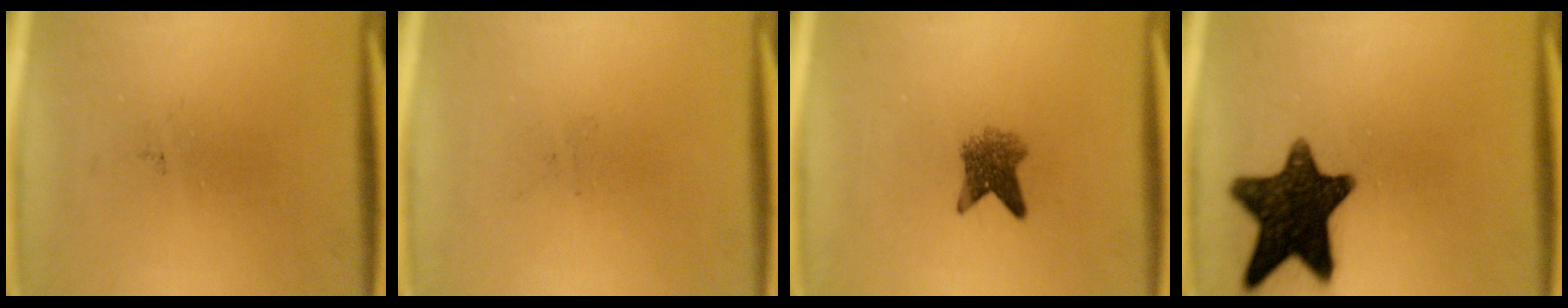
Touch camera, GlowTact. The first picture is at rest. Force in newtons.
{"total": 0.0}
{"total": 4.0}
{"total": 14.6}